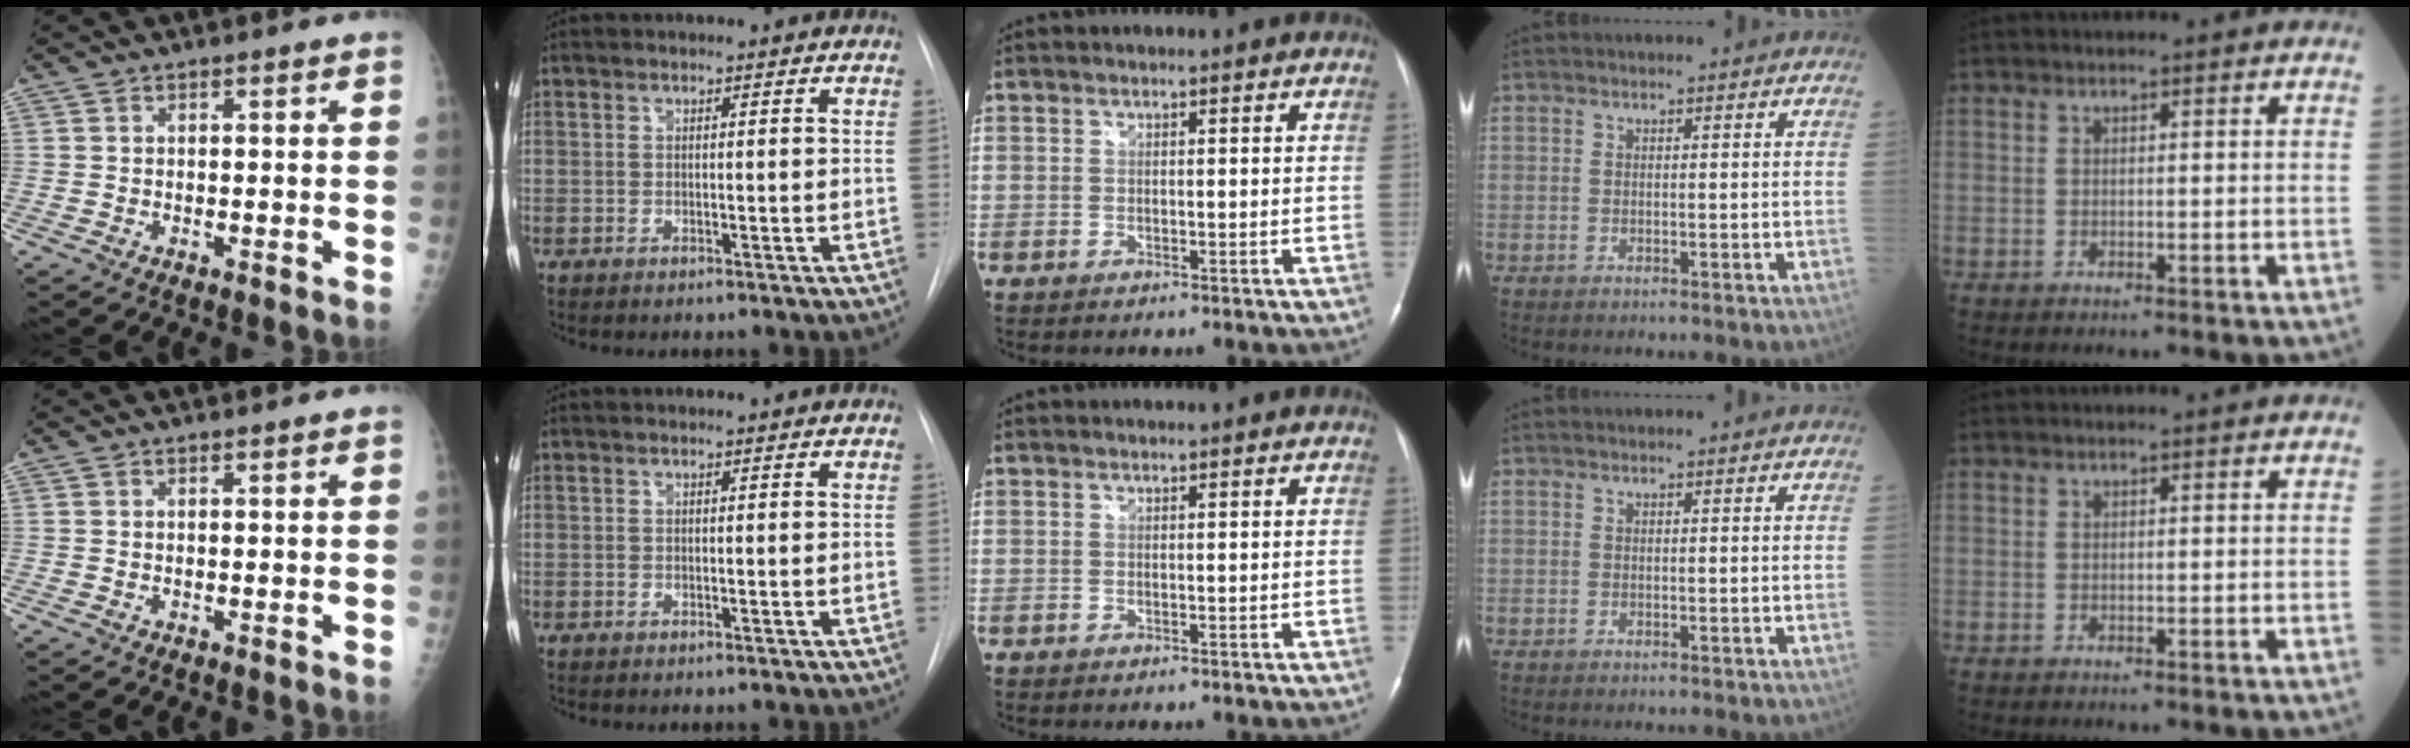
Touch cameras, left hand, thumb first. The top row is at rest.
{}